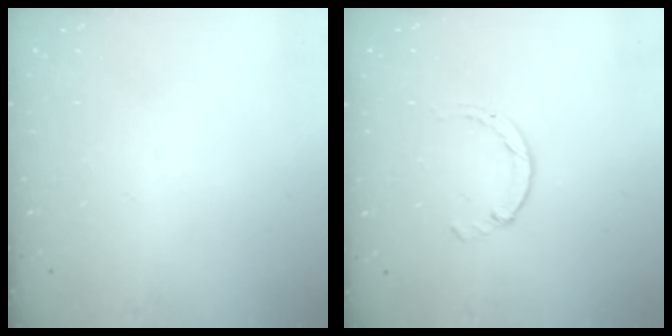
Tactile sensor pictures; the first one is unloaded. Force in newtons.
{"total": 1.7, "press": 1.7, "slide": 0.3}